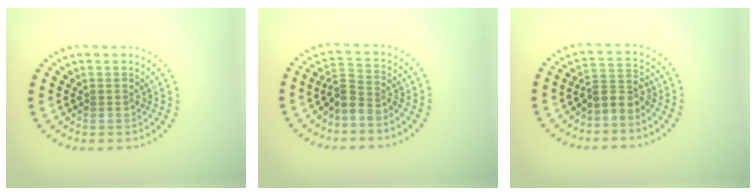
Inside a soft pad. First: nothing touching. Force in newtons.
{"total": 2.7, "press": 2.0, "slide": 1.8}
{"total": 2.6, "press": 1.9, "slide": 1.8}